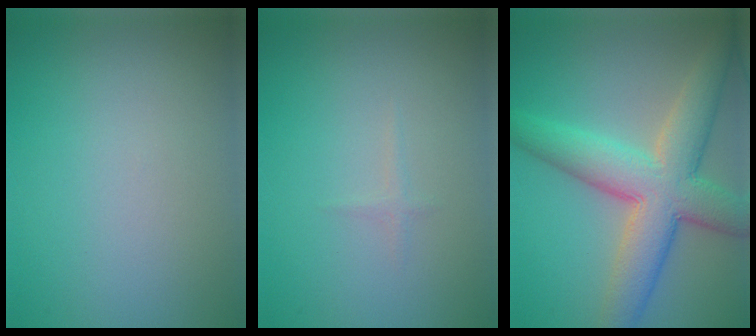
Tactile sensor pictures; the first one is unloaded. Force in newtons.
{"total": 0.5, "press": 0.5, "slide": 0.0}
{"total": 8.7, "press": 8.6, "slide": 0.4}